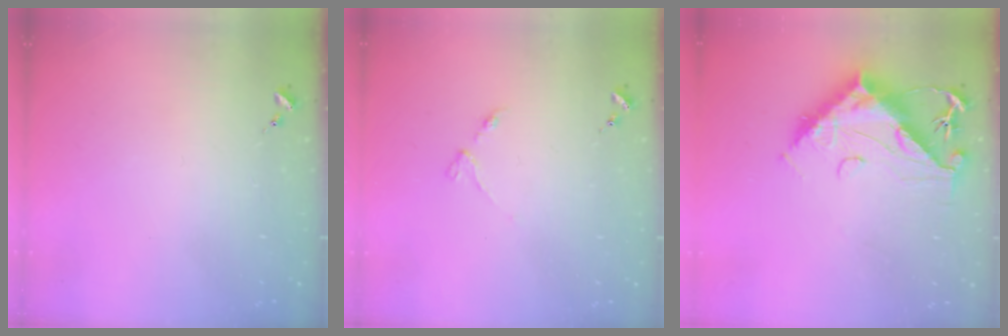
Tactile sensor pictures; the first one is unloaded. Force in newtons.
{"total": 3.3, "press": 3.3, "slide": 0.5}
{"total": 15.4, "press": 15.3, "slide": 1.6}